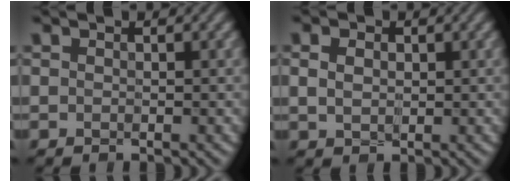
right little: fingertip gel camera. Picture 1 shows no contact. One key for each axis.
{"total": 1.4, "fx": 0.0, "fy": 1.1, "fz": 0.8, "tx": -0.021, "ty": -0.004, "tz": 0.005}